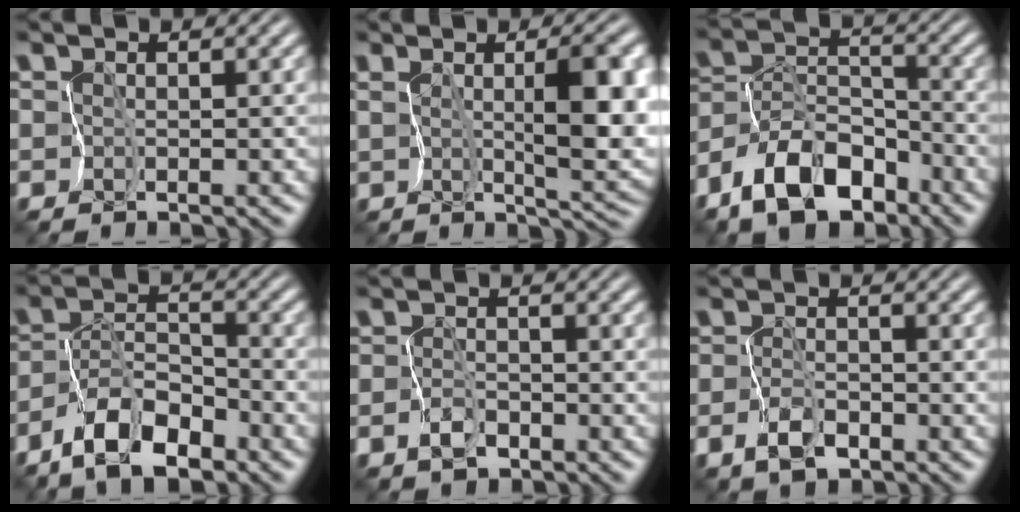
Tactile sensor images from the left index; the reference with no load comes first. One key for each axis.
{"total": 6.9, "fx": 1.1, "fy": 2.0, "fz": 6.5, "tx": -0.102, "ty": -0.002, "tz": 0.029}
{"total": 8.7, "fx": -6.1, "fy": 4.3, "fz": 4.6, "tx": -0.080, "ty": 0.012, "tz": -0.119}
{"total": 6.3, "fx": -4.5, "fy": 2.4, "fz": 3.6, "tx": -0.064, "ty": 0.007, "tz": -0.089}
{"total": 1.5, "fx": -0.7, "fy": 1.0, "fz": 0.8, "tx": -0.018, "ty": 0.003, "tz": -0.015}
{"total": 2.0, "fx": -0.9, "fy": 1.2, "fz": 1.4, "tx": -0.028, "ty": 0.003, "tz": -0.018}